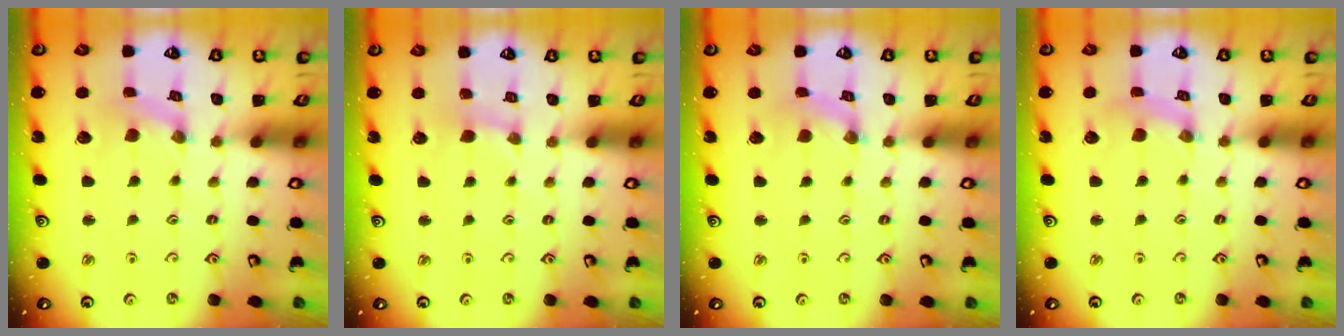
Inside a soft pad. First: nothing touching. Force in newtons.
{"total": 1.3, "press": 1.2, "slide": 0.3}
{"total": 0.8, "press": 0.7, "slide": 0.2}
{"total": 1.3, "press": 1.2, "slide": 0.3}